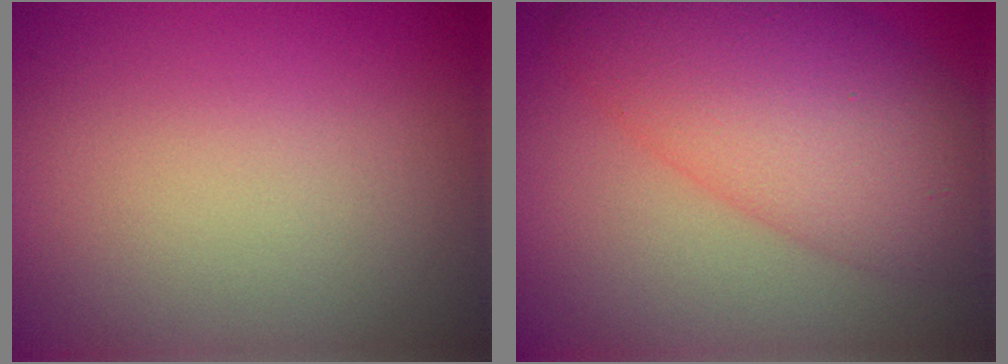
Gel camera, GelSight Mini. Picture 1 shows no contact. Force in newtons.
{"total": 8.7, "press": 8.7, "slide": 0.1}